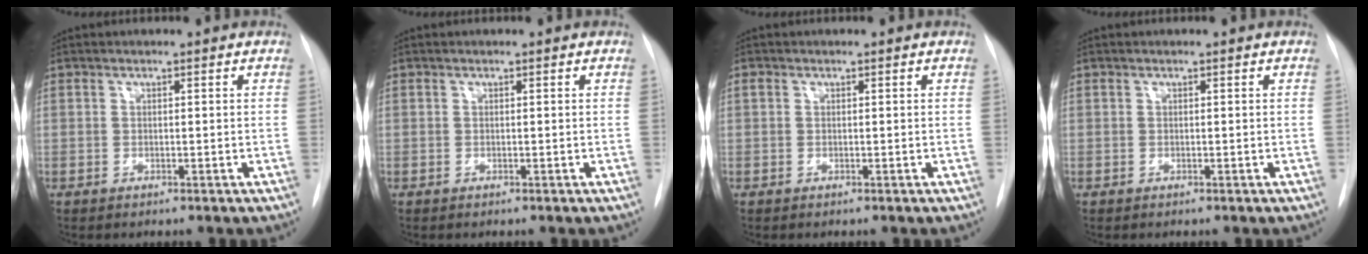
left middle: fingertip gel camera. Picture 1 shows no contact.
{"total": 0.0}
{"total": 0.5, "force": [0.2, 0.4, 0.2], "torque": [-0.005, 0.009, 0.003]}
{"total": 0.0}